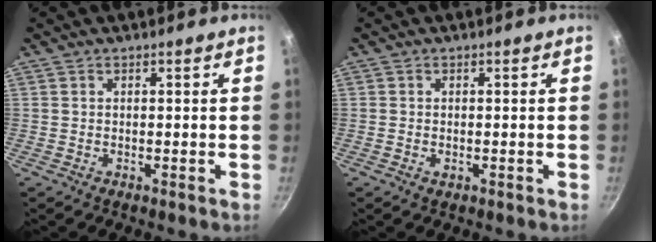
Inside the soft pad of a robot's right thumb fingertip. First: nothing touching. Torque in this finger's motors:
{"motor_torque": [-0.21, -0.09, -0.37, 0.28, -0.01]}